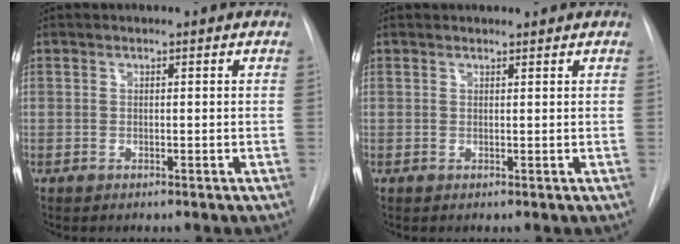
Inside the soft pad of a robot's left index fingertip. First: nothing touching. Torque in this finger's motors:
{"motor_torque": [0.05, 0.02, -0.29, 0.00]}